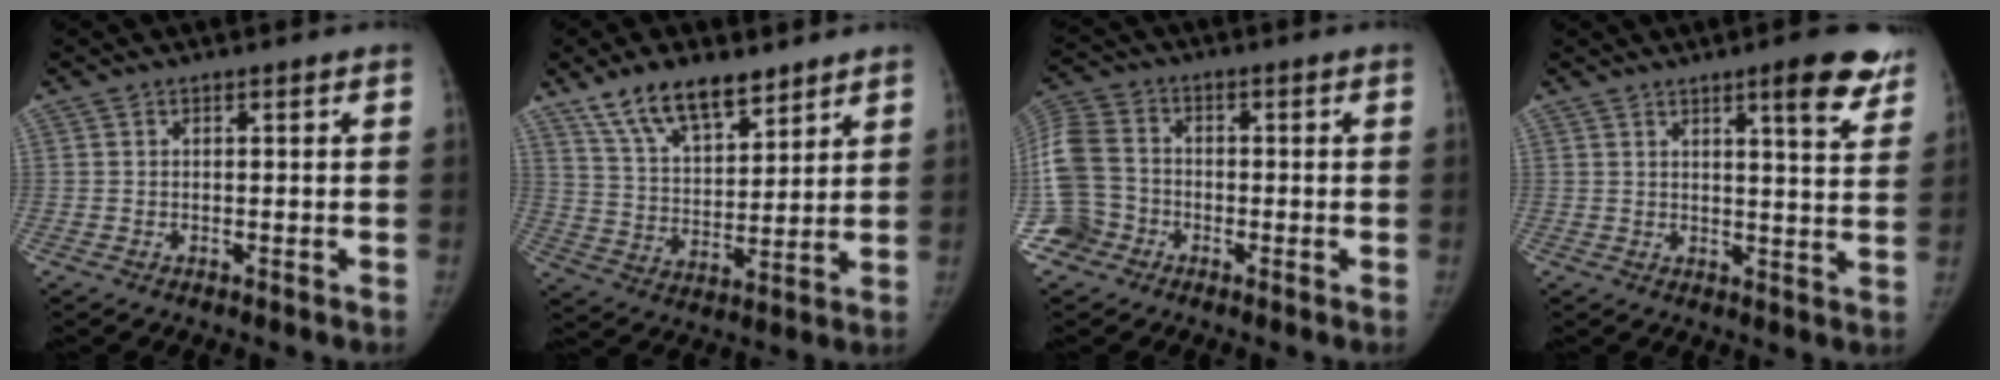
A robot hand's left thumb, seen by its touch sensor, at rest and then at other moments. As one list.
[{"total": 13.5, "force": [9.6, 5.9, 7.4], "torque": [-0.098, -0.053, 0.177]}, {"total": 13.8, "force": [-2.9, 12.2, 5.8], "torque": [-0.147, 0.035, -0.056]}, {"total": 9.7, "force": [6.2, 2.0, 7.2], "torque": [-0.067, -0.032, 0.075]}]